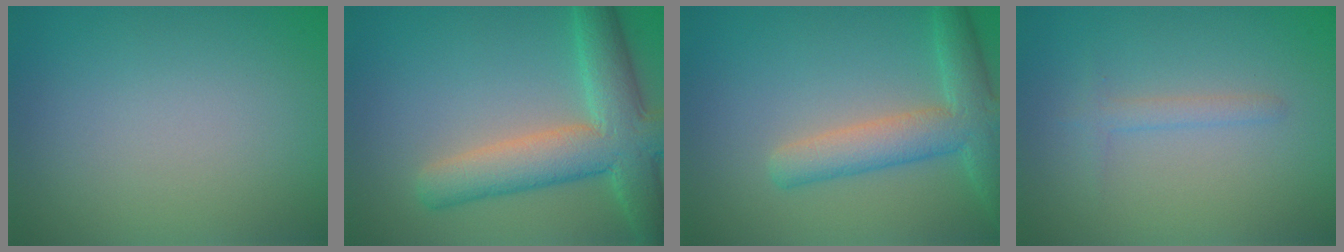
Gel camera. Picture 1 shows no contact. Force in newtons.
{"total": 7.7, "press": 7.7, "slide": 0.4}
{"total": 5.2, "press": 5.2, "slide": 0.3}
{"total": 1.2, "press": 1.2, "slide": 0.1}